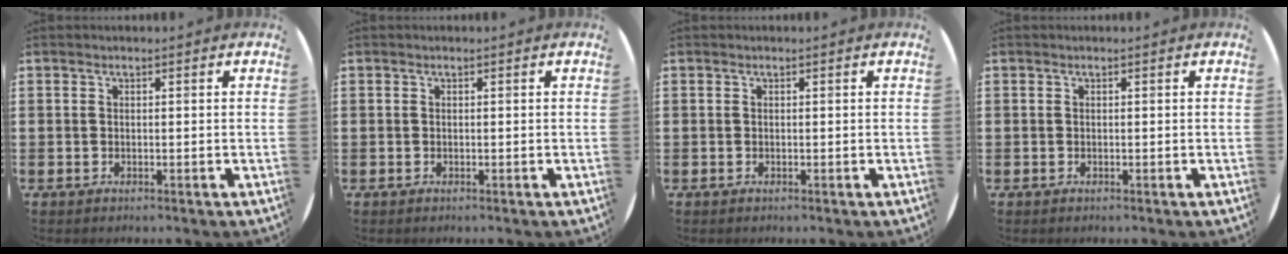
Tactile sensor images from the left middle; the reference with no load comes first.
{"total": 0.0}
{"total": 0.0}
{"total": 0.0}